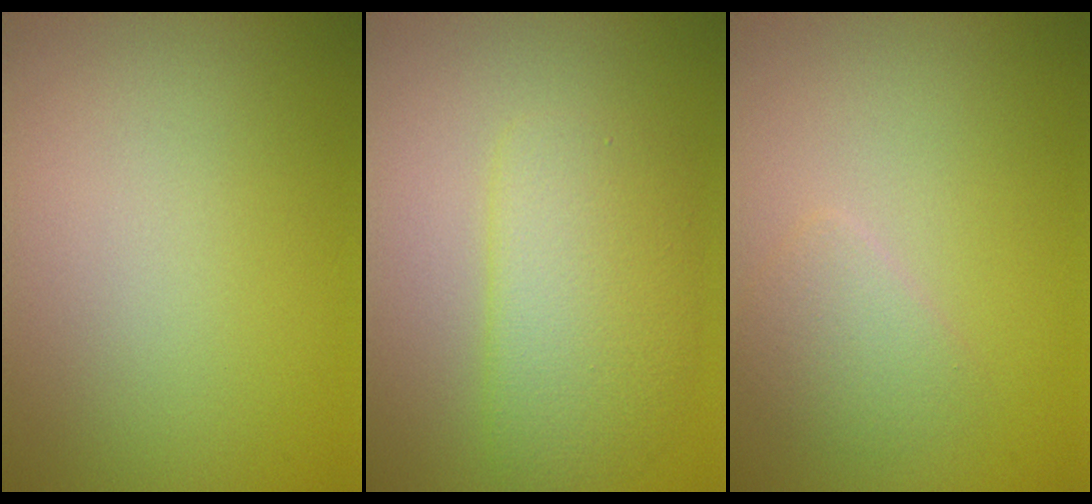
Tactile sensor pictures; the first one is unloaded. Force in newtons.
{"total": 4.8, "press": 4.8, "slide": 0.1}
{"total": 2.0, "press": 2.0, "slide": 0.0}